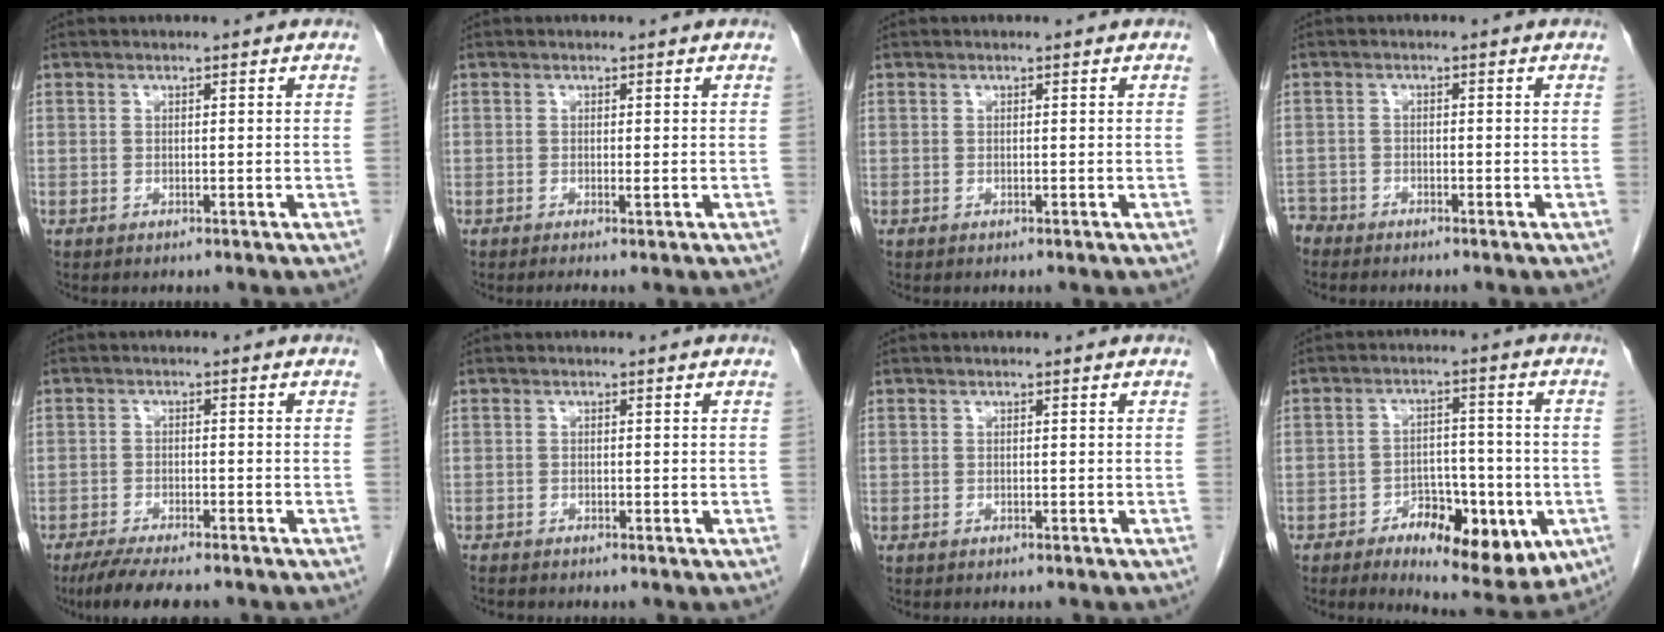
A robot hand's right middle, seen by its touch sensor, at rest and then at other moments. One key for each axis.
{"total": 1.0, "fx": -0.4, "fy": -0.2, "fz": 0.9, "tx": -0.020, "ty": -0.005, "tz": -0.006}
{"total": 0.0}
{"total": 2.8, "fx": -2.6, "fy": 0.8, "fz": -0.4, "tx": 0.010, "ty": -0.004, "tz": -0.054}
{"total": 7.7, "fx": -6.4, "fy": 1.4, "fz": 4.1, "tx": -0.065, "ty": -0.017, "tz": -0.104}
{"total": 1.5, "fx": -1.4, "fy": 0.2, "fz": 0.4, "tx": -0.009, "ty": -0.003, "tz": -0.022}
{"total": 1.3, "fx": -1.2, "fy": 0.3, "fz": 0.5, "tx": -0.012, "ty": -0.002, "tz": -0.014}
{"total": 12.7, "fx": -5.3, "fy": 5.7, "fz": 10.0, "tx": -0.131, "ty": 0.006, "tz": -0.069}